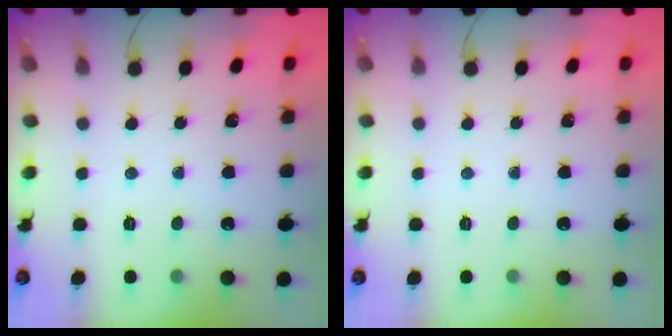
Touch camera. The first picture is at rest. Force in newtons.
{"total": 0.0}